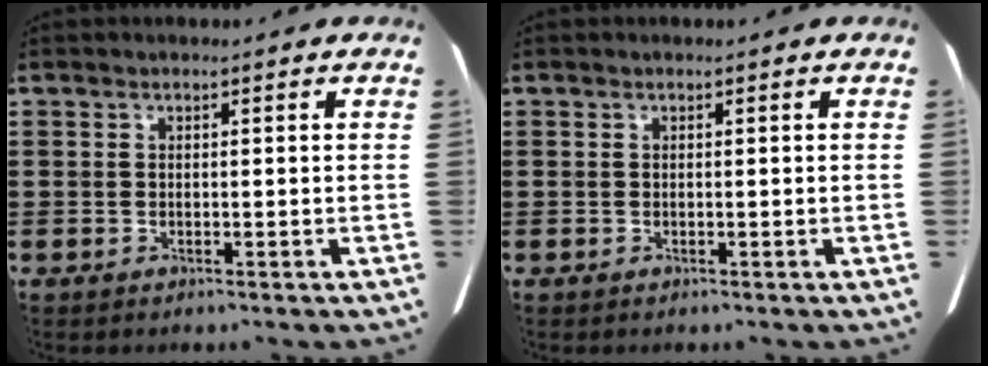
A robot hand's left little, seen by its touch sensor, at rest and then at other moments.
{"total": 0.0}